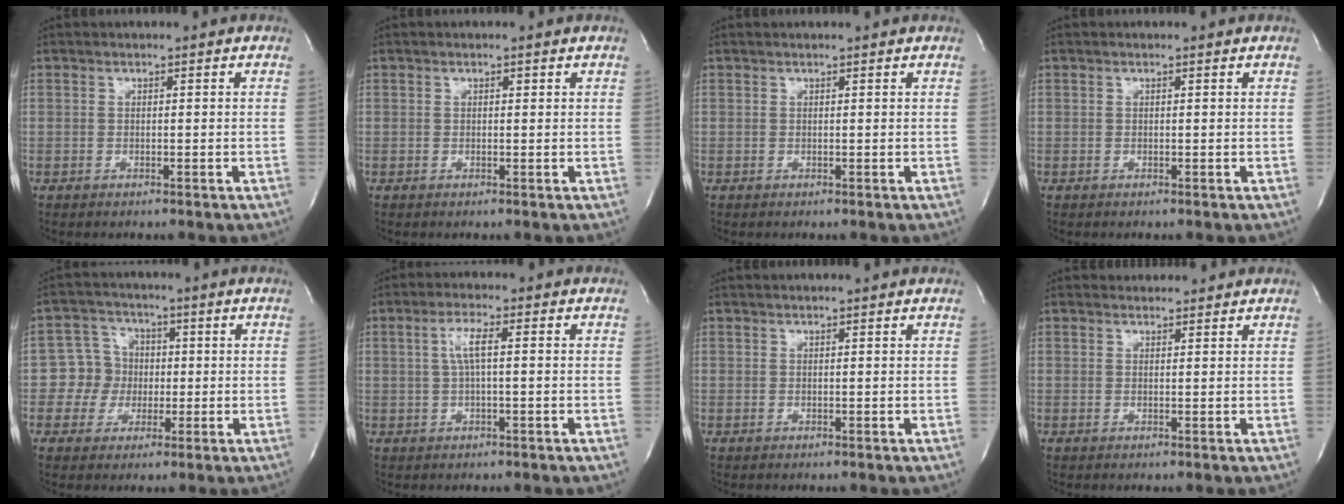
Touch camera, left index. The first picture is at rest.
{"total": 0.0}
{"total": 1.3, "force": [1.2, -0.1, 0.4], "torque": [-0.011, 0.007, 0.014]}
{"total": 0.0}
{"total": 5.8, "force": [-0.4, 5.7, 0.7], "torque": [-0.014, 0.018, -0.008]}
{"total": 3.9, "force": [0.5, 0.5, 3.8], "torque": [-0.076, 0.007, 0.009]}
{"total": 2.5, "force": [2.3, -0.1, 0.9], "torque": [-0.014, 0.014, 0.025]}
{"total": 2.5, "force": [2.4, 0.7, -0.1], "torque": [-0.008, 0.012, 0.031]}